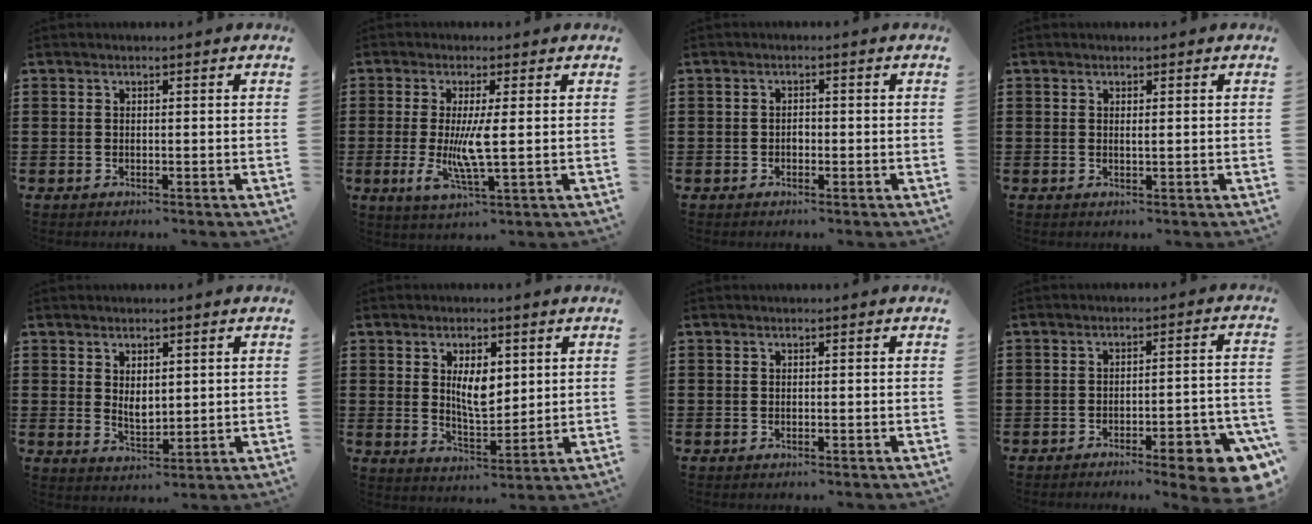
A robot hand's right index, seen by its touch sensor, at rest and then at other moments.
{"total": 6.4, "force": [0.1, 0.7, 6.4], "torque": [-0.138, -0.019, -0.004]}
{"total": 1.0, "force": [-0.4, 0.6, 0.7], "torque": [-0.016, -0.001, -0.007]}
{"total": 0.7, "force": [0.2, 0.0, 0.6], "torque": [-0.013, 0.000, 0.004]}
{"total": 3.0, "force": [1.2, 1.6, 2.2], "torque": [-0.039, 0.002, 0.020]}
{"total": 6.4, "force": [1.9, 2.6, 5.5], "torque": [-0.098, 0.000, 0.029]}
{"total": 0.0}
{"total": 6.9, "force": [-4.6, 1.1, 5.0], "torque": [-0.067, -0.010, -0.081]}